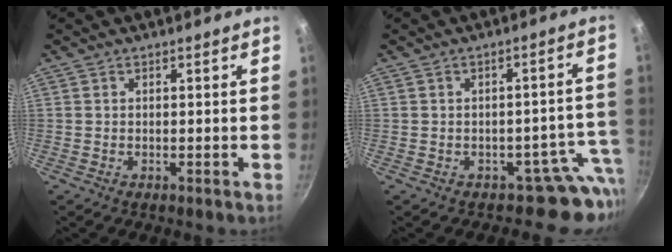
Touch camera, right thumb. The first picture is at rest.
{"total": 7.5, "force": [-4.0, 5.8, 2.7], "torque": [0.056, 0.053, -0.044]}